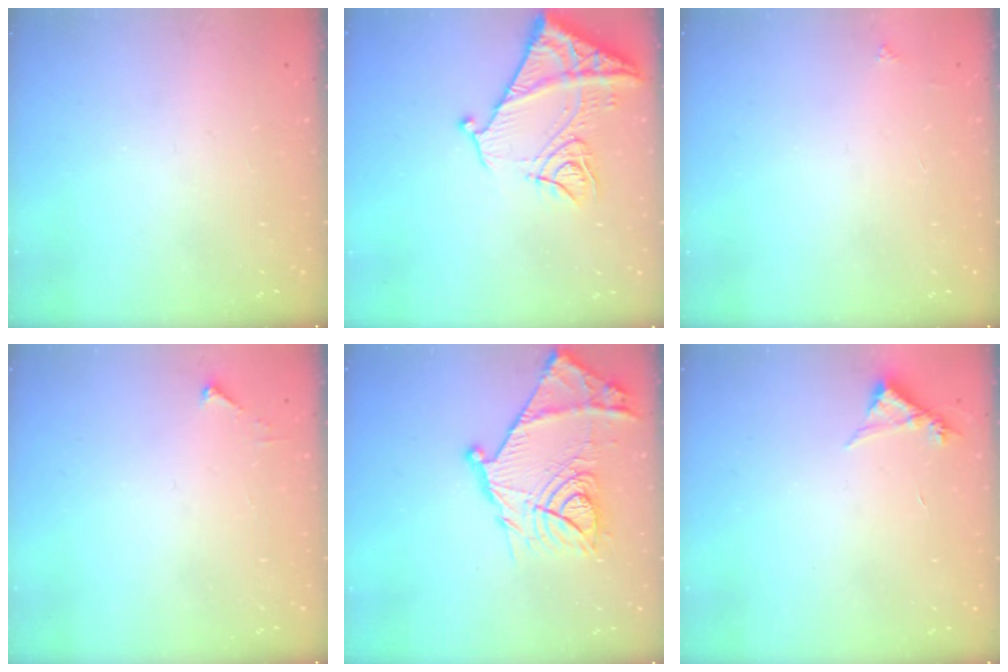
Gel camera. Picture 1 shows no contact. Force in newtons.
{"total": 15.7, "press": 15.6, "slide": 1.7}
{"total": 2.0, "press": 2.0, "slide": 0.3}
{"total": 2.5, "press": 2.5, "slide": 0.3}
{"total": 23.5, "press": 23.5, "slide": 1.5}
{"total": 4.3, "press": 4.2, "slide": 0.4}